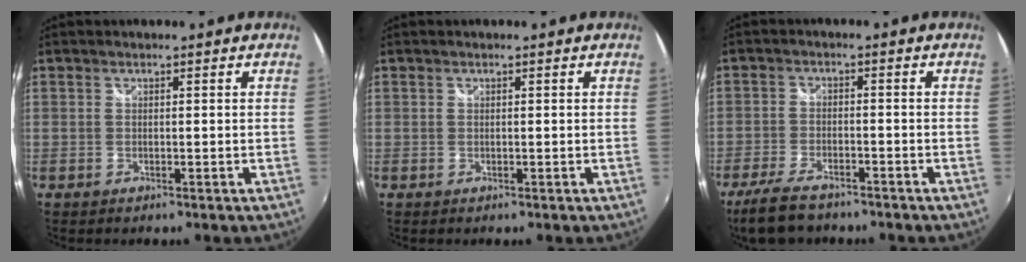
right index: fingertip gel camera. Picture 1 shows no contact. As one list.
[{"total": 0.0}, {"total": 9.0, "force": [-7.2, 3.1, 4.4], "torque": [-0.121, -0.020, -0.130]}]